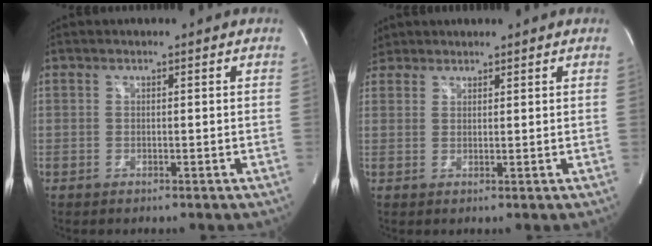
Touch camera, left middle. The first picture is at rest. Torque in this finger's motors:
{"motor_torque": [2.14, 0.00, 1.05, 0.21]}